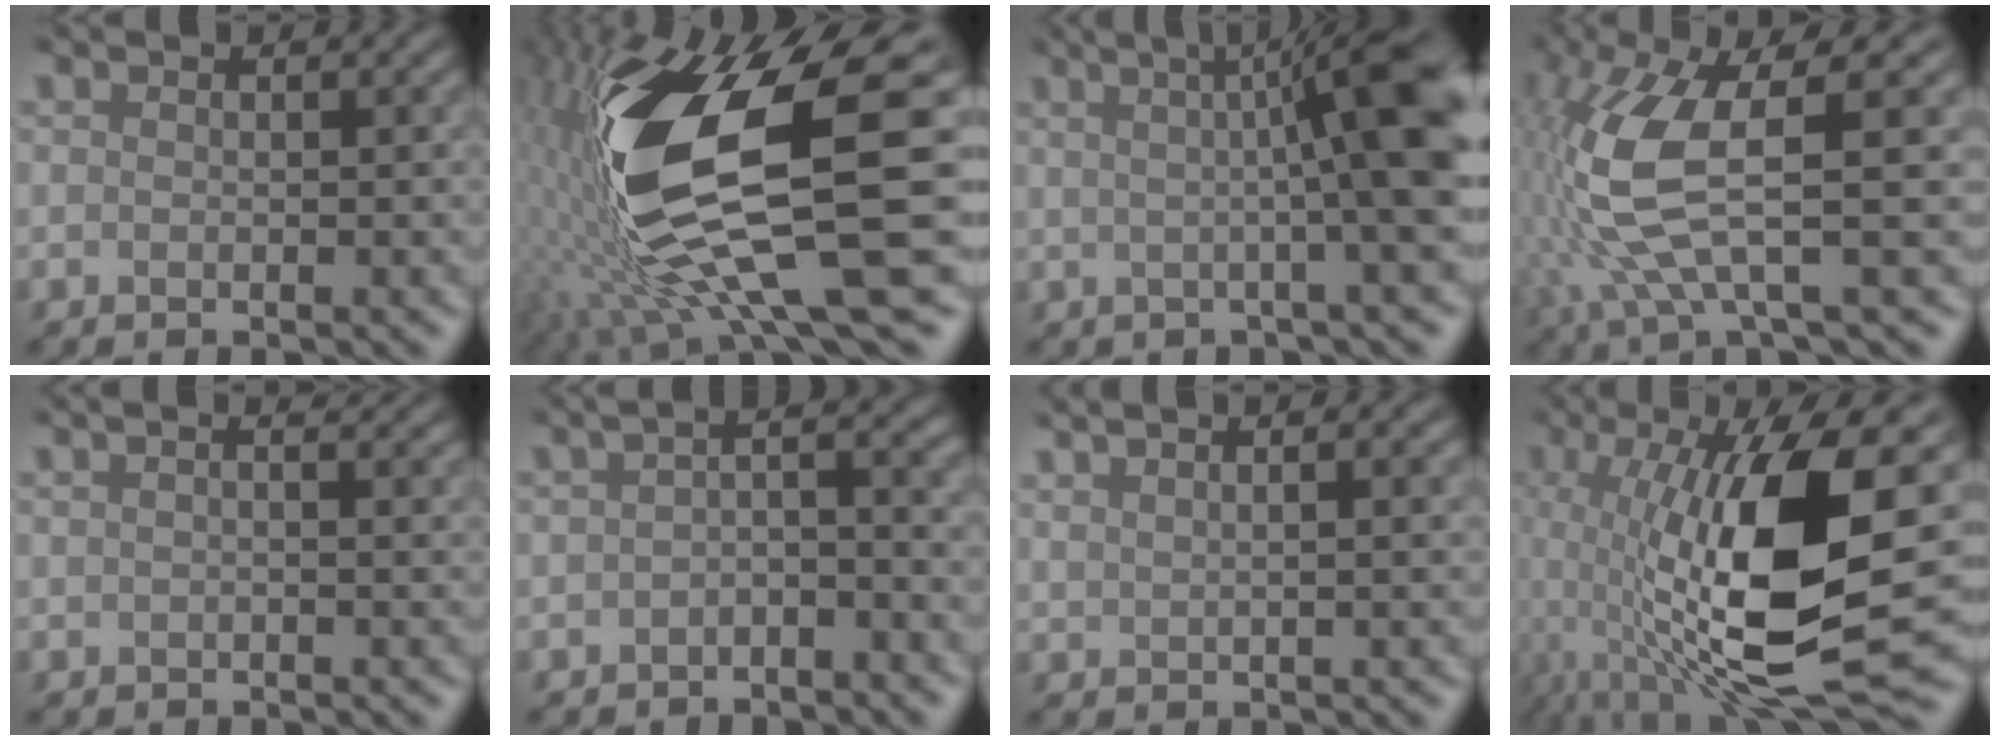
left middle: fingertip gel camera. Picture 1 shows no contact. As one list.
[{"total": 15.0, "force": [2.4, 5.8, 13.6], "torque": [-0.280, -0.026, 0.055]}, {"total": 7.7, "force": [1.9, 0.7, 7.5], "torque": [-0.084, 0.006, 0.024]}, {"total": 8.2, "force": [1.1, 2.4, 7.7], "torque": [-0.193, -0.009, 0.016]}, {"total": 0.8, "force": [0.8, -0.1, -0.2], "torque": [0.015, -0.007, 0.007]}, {"total": 1.3, "force": [-0.6, 0.4, 1.2], "torque": [-0.017, 0.005, -0.016]}, {"total": 3.8, "force": [2.9, 1.7, 1.9], "torque": [0.023, 0.018, 0.004]}, {"total": 14.3, "force": [2.2, 4.7, 13.4], "torque": [-0.267, -0.013, 0.047]}]